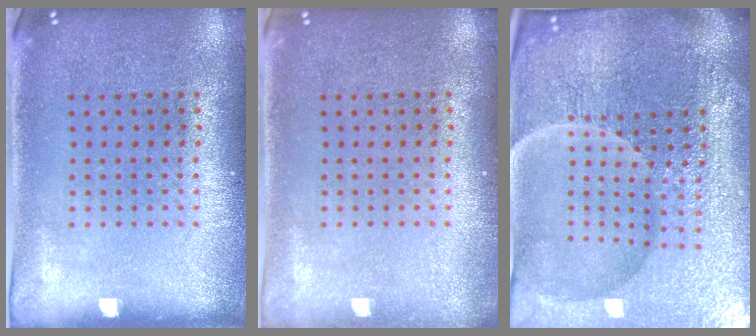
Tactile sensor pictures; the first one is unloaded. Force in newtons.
{"total": 0.6, "press": 0.6, "slide": 0.1}
{"total": 6.0, "press": 5.5, "slide": 2.4}